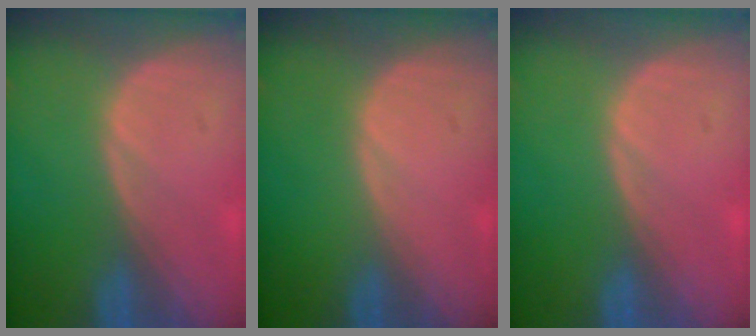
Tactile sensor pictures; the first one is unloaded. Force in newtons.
{"total": 0.0}
{"total": 0.0}